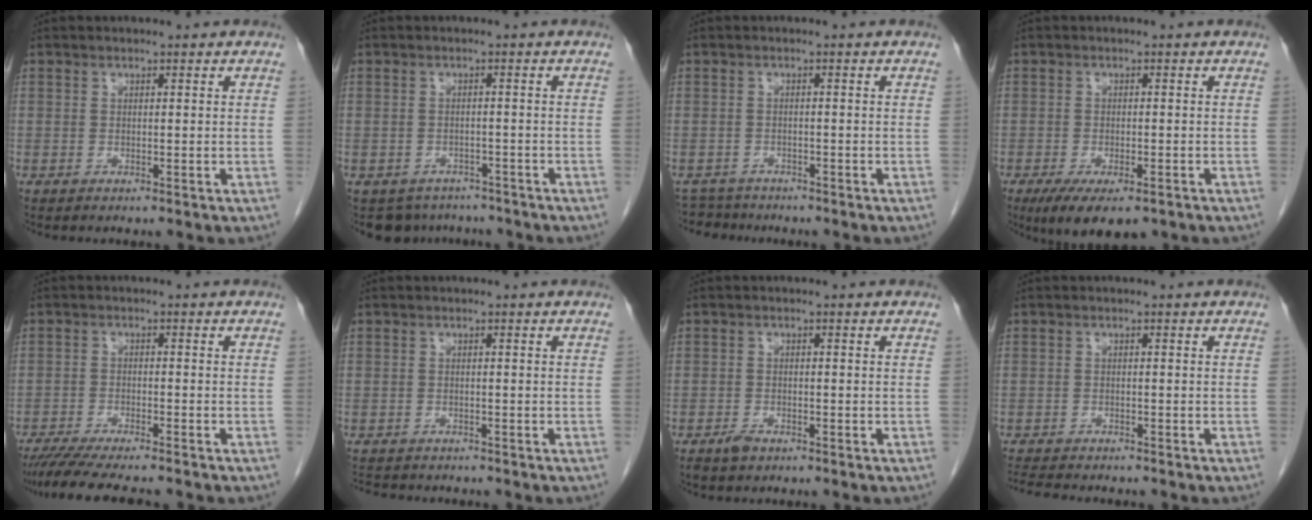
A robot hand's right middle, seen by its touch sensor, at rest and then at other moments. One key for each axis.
{"total": 6.2, "fx": -5.3, "fy": 3.1, "fz": 0.1, "tx": 0.004, "ty": 0.006, "tz": -0.067}
{"total": 4.1, "fx": -3.9, "fy": 1.2, "fz": -0.5, "tx": 0.008, "ty": -0.009, "tz": -0.066}
{"total": 8.2, "fx": -5.6, "fy": 2.8, "fz": 5.4, "tx": -0.083, "ty": -0.016, "tz": -0.084}
{"total": 10.8, "fx": -9.4, "fy": 1.0, "fz": 5.3, "tx": -0.078, "ty": -0.021, "tz": -0.142}
{"total": 5.3, "fx": -4.8, "fy": 1.6, "fz": 1.6, "tx": -0.026, "ty": -0.007, "tz": -0.068}
{"total": 1.8, "fx": -1.3, "fy": 0.7, "fz": 0.9, "tx": -0.021, "ty": -0.001, "tz": -0.021}
{"total": 6.3, "fx": -5.8, "fy": 1.0, "fz": 2.3, "tx": -0.040, "ty": -0.013, "tz": -0.090}